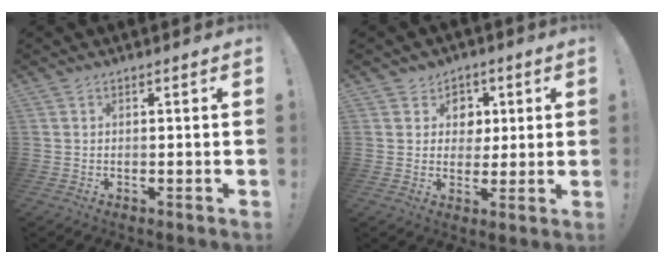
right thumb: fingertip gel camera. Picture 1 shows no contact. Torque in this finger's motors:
{"motor_torque": [-0.01, -0.04, 0.13, 0.02, 0.08]}